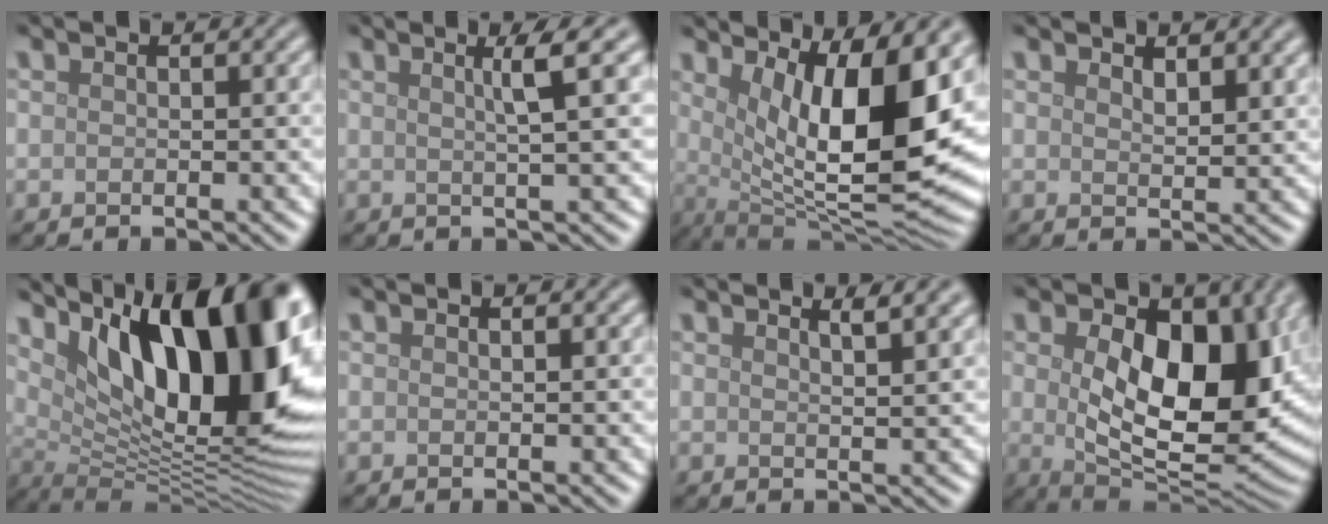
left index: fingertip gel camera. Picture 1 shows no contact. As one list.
[{"total": 3.2, "force": [1.1, 0.4, 3.0], "torque": [-0.043, 0.012, 0.013]}, {"total": 14.3, "force": [3.9, 4.6, 13.0], "torque": [-0.168, -0.008, 0.072]}, {"total": 1.9, "force": [1.5, 0.6, 1.0], "torque": [-0.017, -0.003, 0.029]}, {"total": 17.4, "force": [6.5, 7.4, 14.4], "torque": [-0.180, 0.013, 0.106]}, {"total": 0.0}, {"total": 2.6, "force": [1.9, 0.6, 1.6], "torque": [-0.007, 0.009, 0.018]}, {"total": 13.1, "force": [1.9, 7.2, 10.7], "torque": [-0.150, -0.018, 0.039]}]